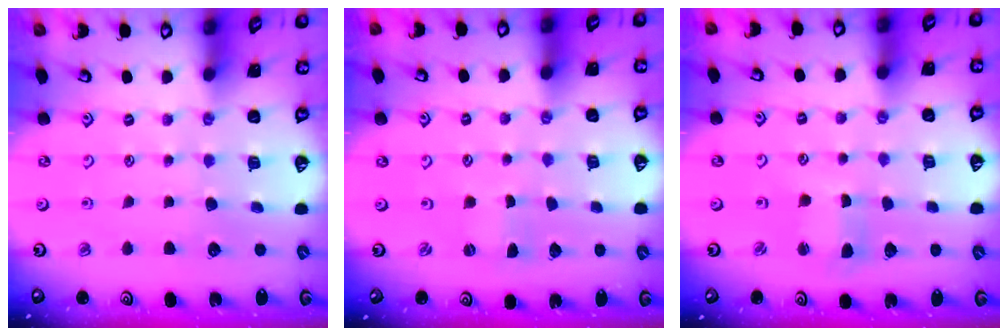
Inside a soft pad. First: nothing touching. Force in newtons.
{"total": 0.0}
{"total": 3.3, "press": 3.2, "slide": 0.4}